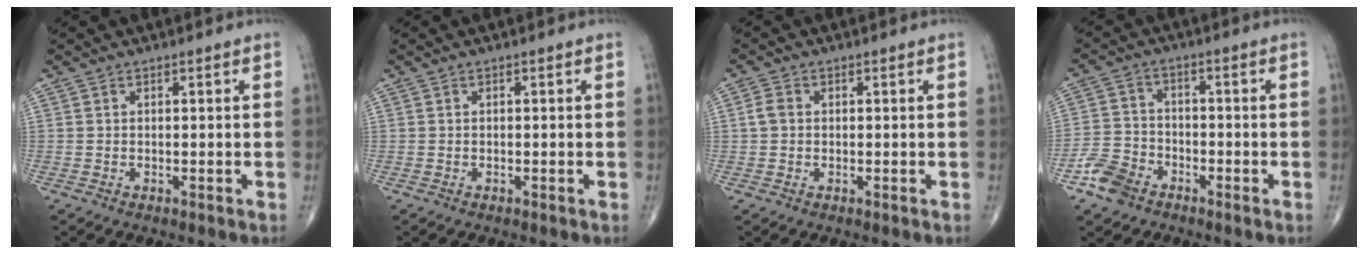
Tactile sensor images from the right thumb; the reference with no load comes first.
{"total": 0.0}
{"total": 2.3, "force": [0.1, 1.8, 1.4], "torque": [-0.027, 0.007, 0.000]}
{"total": 6.9, "force": [-4.3, 4.6, 2.7], "torque": [-0.046, 0.021, -0.088]}